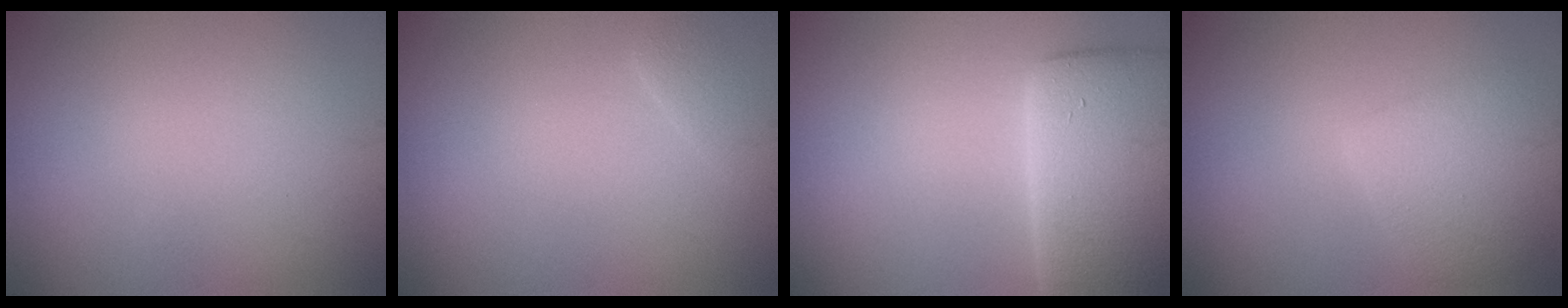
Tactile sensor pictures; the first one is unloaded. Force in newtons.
{"total": 1.3, "press": 1.3, "slide": 0.2}
{"total": 9.0, "press": 8.9, "slide": 0.6}
{"total": 3.9, "press": 3.9, "slide": 0.4}